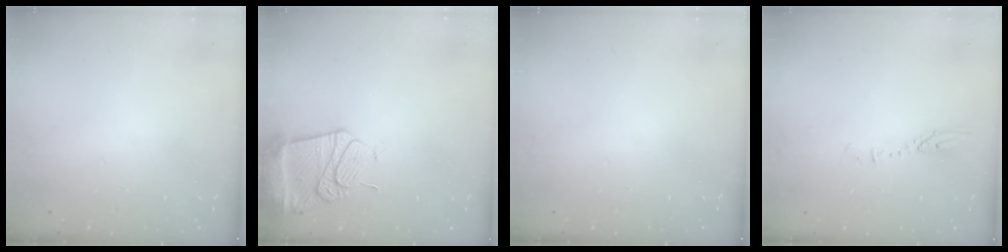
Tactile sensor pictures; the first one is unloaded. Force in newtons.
{"total": 14.5, "press": 14.4, "slide": 1.7}
{"total": 0.0}
{"total": 4.0, "press": 4.0, "slide": 0.3}